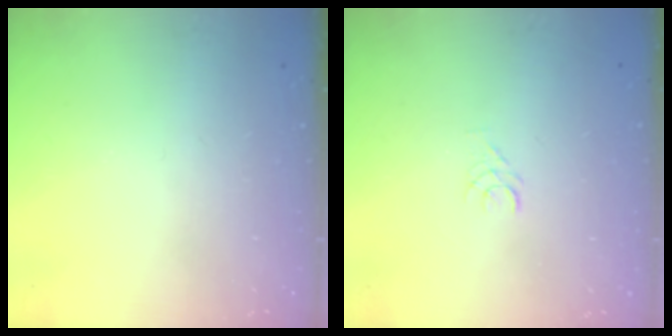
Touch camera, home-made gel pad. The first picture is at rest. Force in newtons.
{"total": 3.5, "press": 3.5, "slide": 0.3}